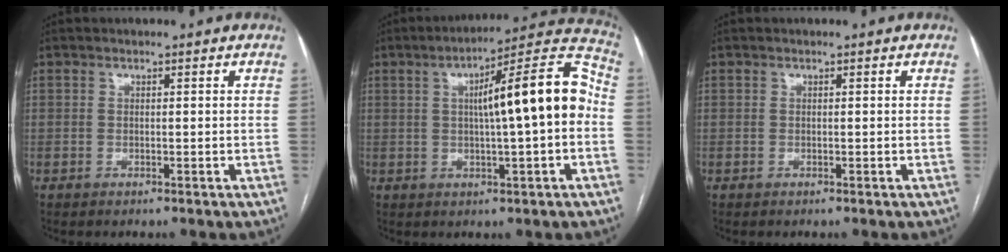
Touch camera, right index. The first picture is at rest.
{"total": 14.6, "force": [0.7, 1.3, 14.5], "torque": [-0.210, 0.034, 0.005]}
{"total": 0.0}